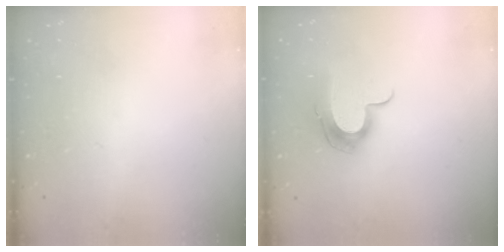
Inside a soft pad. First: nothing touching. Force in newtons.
{"total": 11.6, "press": 11.6, "slide": 0.8}